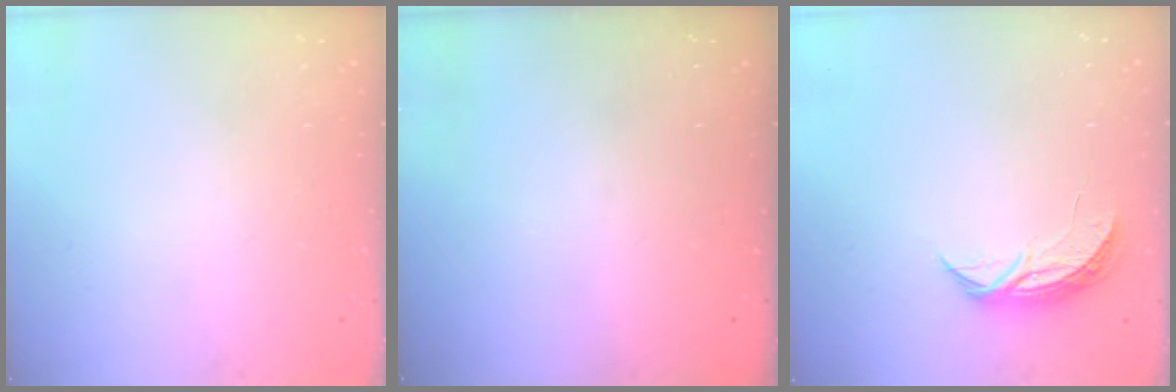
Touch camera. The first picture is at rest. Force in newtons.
{"total": 0.0}
{"total": 5.8, "press": 5.8, "slide": 0.6}